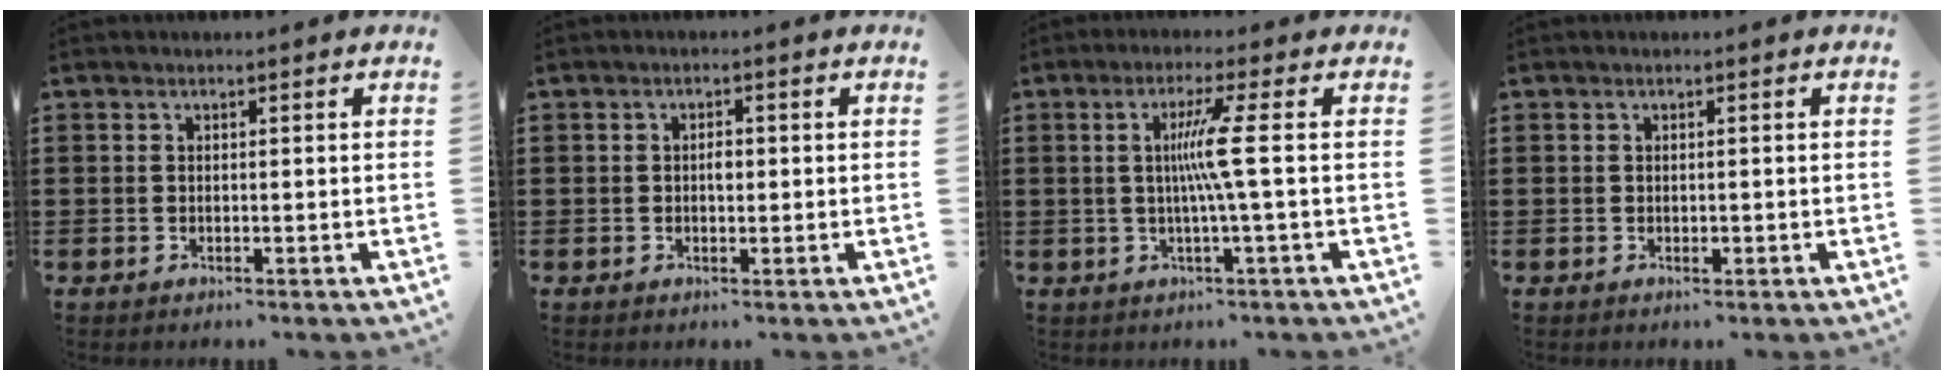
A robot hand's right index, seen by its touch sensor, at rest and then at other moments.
{"total": 1.6, "force": [0.0, 0.8, 1.4], "torque": [-0.027, 0.003, -0.002]}
{"total": 6.2, "force": [0.1, -1.1, 6.2], "torque": [-0.123, -0.009, -0.010]}
{"total": 0.6, "force": [-0.1, 0.3, 0.5], "torque": [-0.009, -0.001, -0.002]}